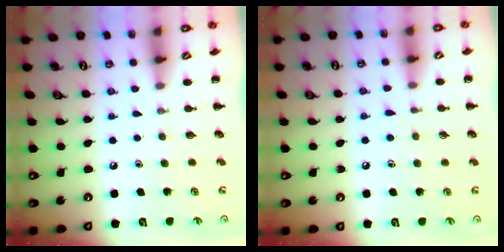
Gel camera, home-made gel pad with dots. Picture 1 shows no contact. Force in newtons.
{"total": 3.4, "press": 3.0, "slide": 1.6}